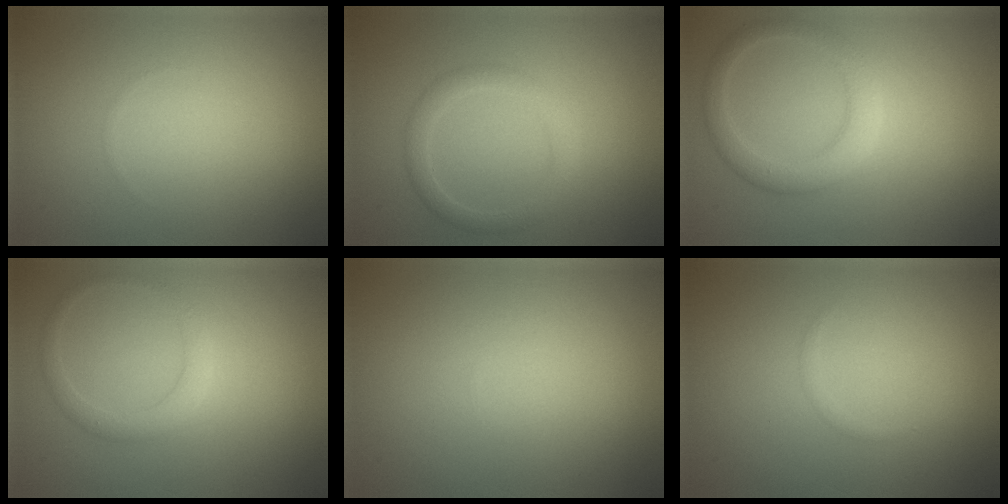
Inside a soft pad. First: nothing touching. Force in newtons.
{"total": 2.1, "press": 2.1, "slide": 0.1}
{"total": 3.2, "press": 3.2, "slide": 0.3}
{"total": 1.9, "press": 1.9, "slide": 0.1}
{"total": 0.0}
{"total": 0.5, "press": 0.5, "slide": 0.0}